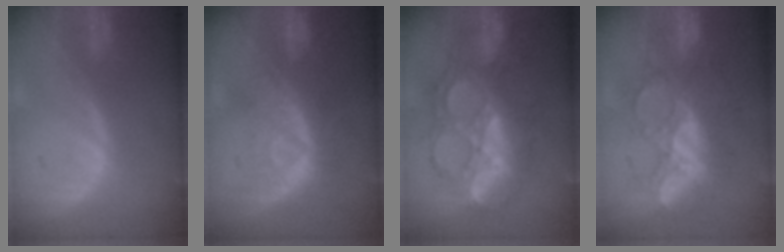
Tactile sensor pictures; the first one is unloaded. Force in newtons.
{"total": 8.3, "press": 7.5, "slide": 3.7}
{"total": 10.2, "press": 10.1, "slide": 0.7}
{"total": 9.5, "press": 8.5, "slide": 4.2}